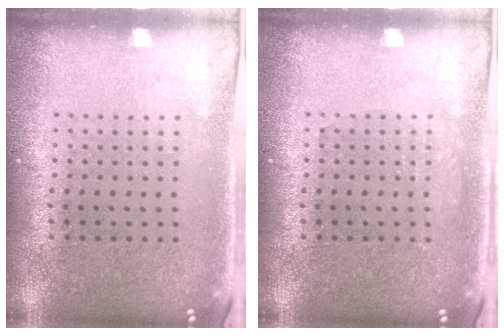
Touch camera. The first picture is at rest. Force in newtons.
{"total": 0.6, "press": 0.6, "slide": 0.1}